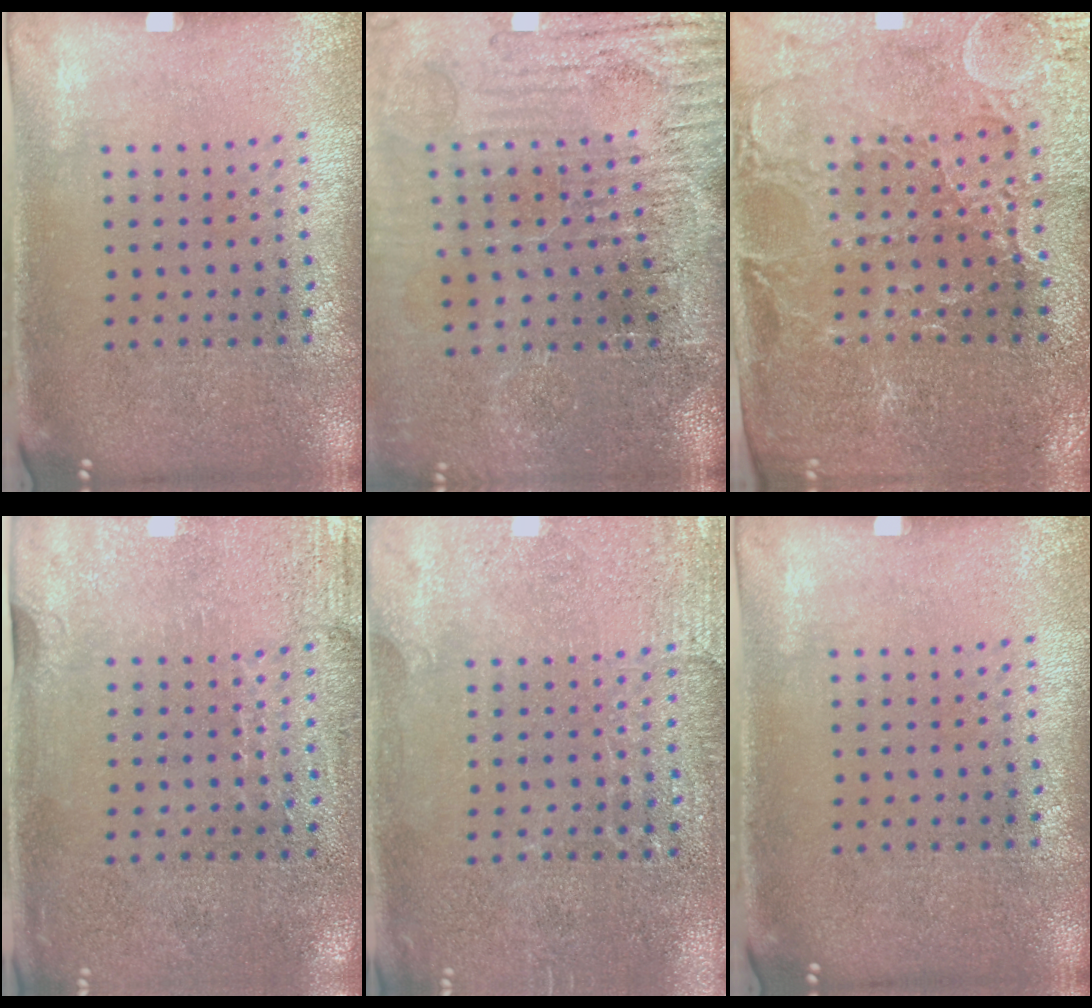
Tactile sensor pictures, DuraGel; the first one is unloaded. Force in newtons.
{"total": 4.7, "press": 4.0, "slide": 2.5}
{"total": 1.9, "press": 1.8, "slide": 0.5}
{"total": 2.9, "press": 2.4, "slide": 1.6}
{"total": 2.8, "press": 2.6, "slide": 0.8}
{"total": 0.0}